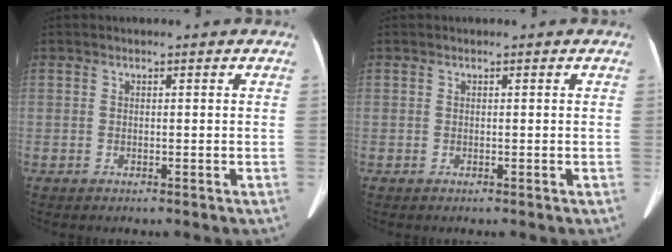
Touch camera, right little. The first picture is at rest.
{"total": 0.0}